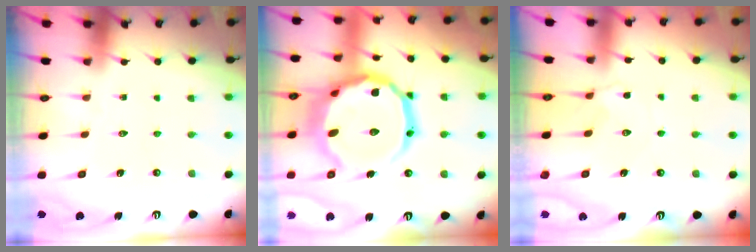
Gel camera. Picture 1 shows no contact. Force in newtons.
{"total": 22.9, "press": 22.8, "slide": 1.9}
{"total": 2.7, "press": 2.6, "slide": 0.6}